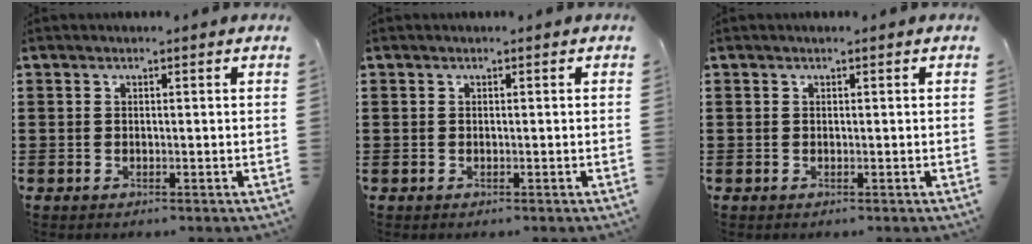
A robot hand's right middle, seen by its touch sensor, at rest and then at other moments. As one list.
[{"total": 0.0}, {"total": 0.0}]